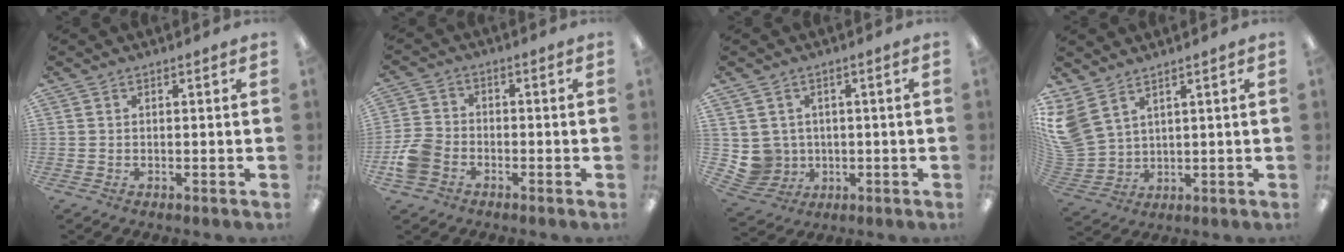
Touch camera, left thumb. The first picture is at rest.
{"total": 7.1, "force": [-3.2, 5.1, 3.7], "torque": [-0.076, 0.020, -0.058]}
{"total": 5.6, "force": [0.7, 5.5, 0.3], "torque": [-0.042, -0.006, 0.022]}
{"total": 8.6, "force": [5.0, 5.3, 4.5], "torque": [-0.125, -0.019, 0.097]}